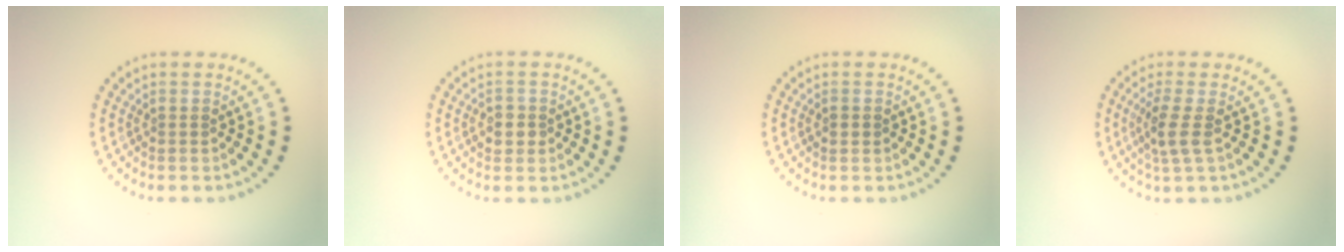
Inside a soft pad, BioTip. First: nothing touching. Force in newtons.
{"total": 1.6, "press": 1.6, "slide": 0.2}
{"total": 1.0, "press": 1.0, "slide": 0.1}
{"total": 2.6, "press": 2.1, "slide": 1.5}